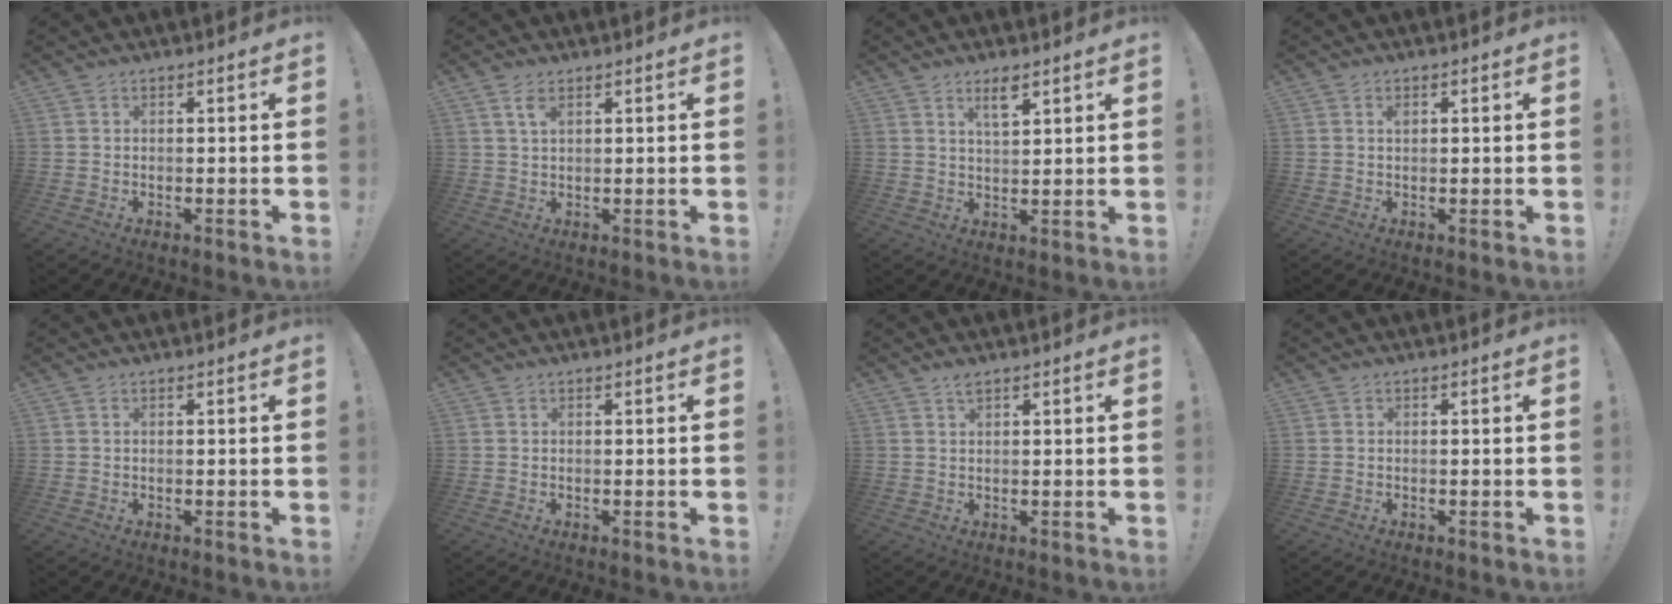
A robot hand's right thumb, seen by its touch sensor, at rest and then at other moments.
{"total": 3.6, "force": [1.9, 1.6, 2.6], "torque": [-0.044, -0.006, 0.033]}
{"total": 5.2, "force": [3.3, 1.6, 3.6], "torque": [-0.058, -0.014, 0.053]}
{"total": 1.0, "force": [0.3, 0.6, 0.8], "torque": [-0.013, 0.001, 0.006]}
{"total": 0.0}
{"total": 0.0}
{"total": 1.8, "force": [1.5, 0.4, 0.9], "torque": [-0.005, -0.007, 0.024]}
{"total": 0.0}